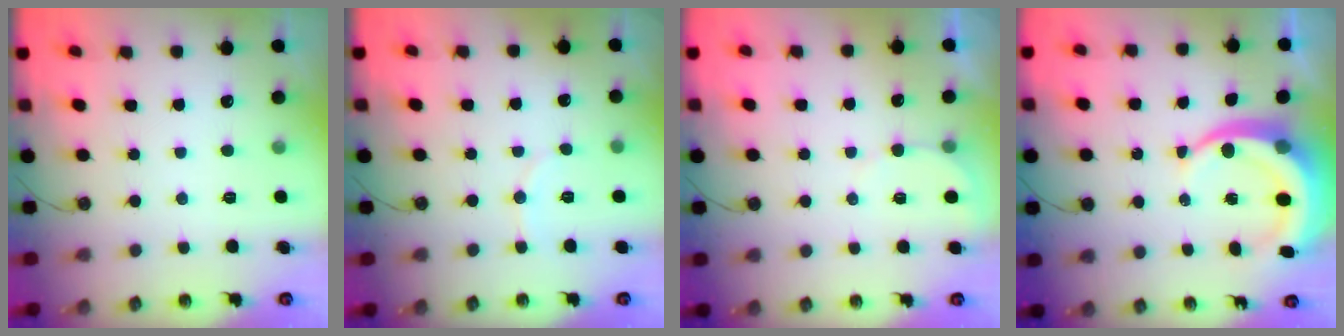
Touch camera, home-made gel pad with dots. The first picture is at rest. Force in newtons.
{"total": 4.7, "press": 4.6, "slide": 0.7}
{"total": 3.1, "press": 3.1, "slide": 0.1}
{"total": 10.2, "press": 10.1, "slide": 1.3}